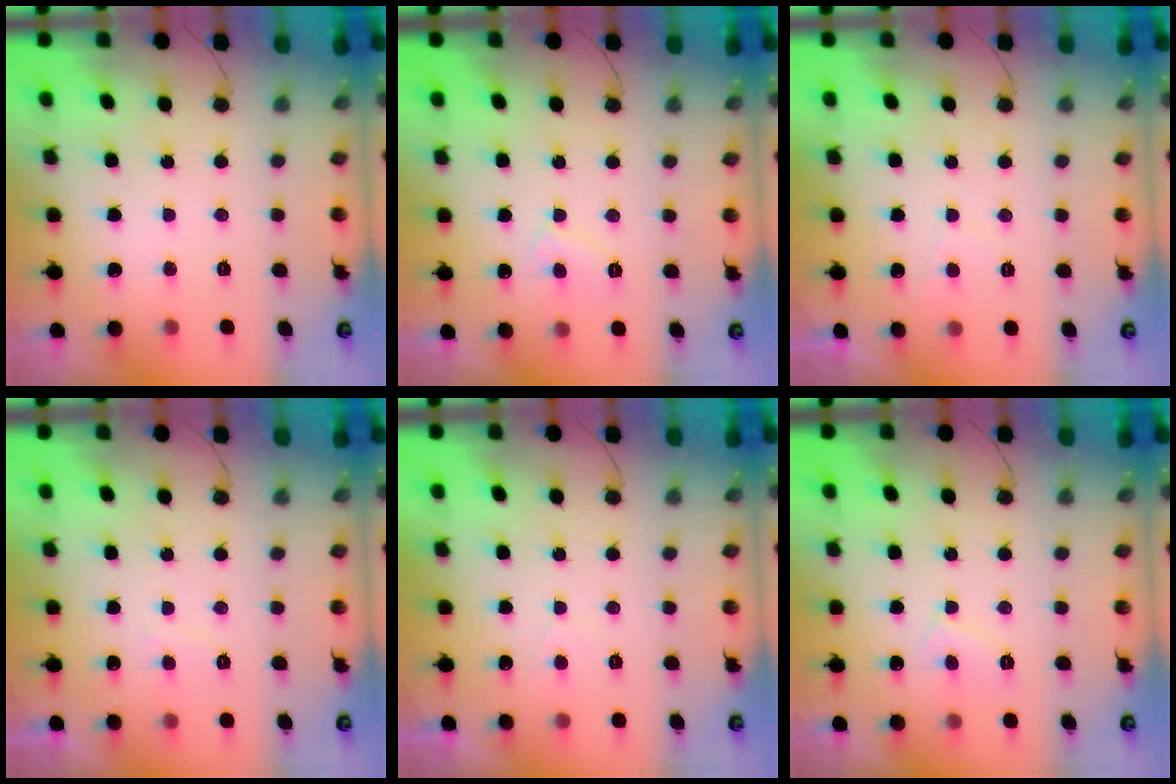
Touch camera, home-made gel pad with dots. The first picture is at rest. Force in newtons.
{"total": 5.5, "press": 5.5, "slide": 0.6}
{"total": 2.0, "press": 1.9, "slide": 0.7}
{"total": 0.8, "press": 0.6, "slide": 0.5}
{"total": 0.7, "press": 0.3, "slide": 0.6}
{"total": 5.5, "press": 5.5, "slide": 0.6}